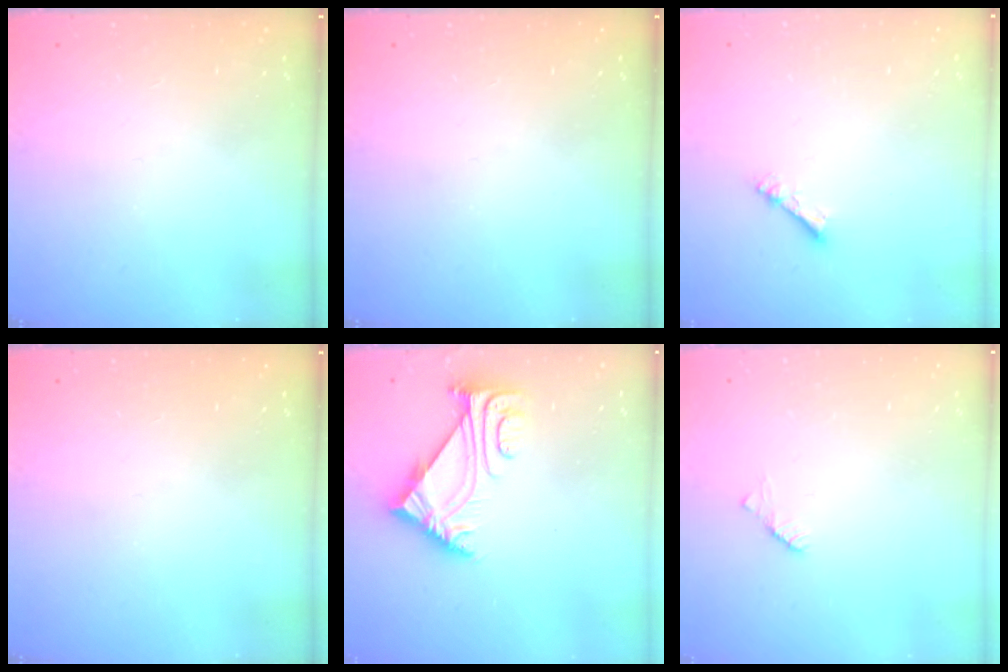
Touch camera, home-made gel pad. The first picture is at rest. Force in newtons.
{"total": 0.0}
{"total": 2.3, "press": 2.2, "slide": 0.4}
{"total": 0.0}
{"total": 5.8, "press": 5.7, "slide": 1.1}
{"total": 2.2, "press": 2.2, "slide": 0.3}